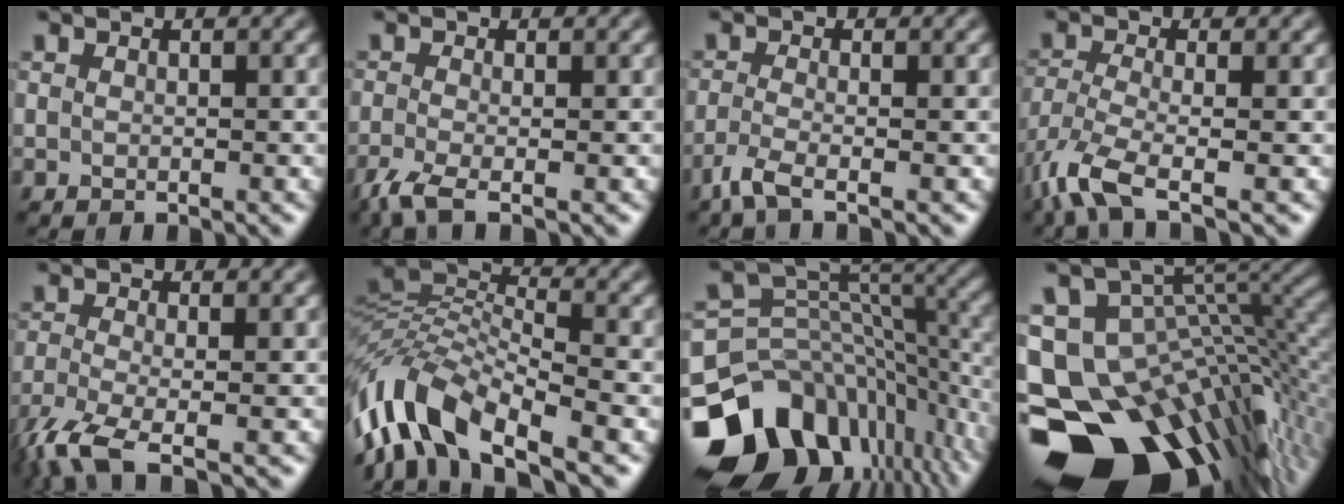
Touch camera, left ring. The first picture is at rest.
{"total": 3.1, "force": [-1.9, 0.7, 2.4], "torque": [-0.057, -0.009, -0.044]}
{"total": 2.8, "force": [-1.9, 0.5, 2.0], "torque": [-0.047, -0.007, -0.050]}
{"total": 6.3, "force": [-4.1, 1.6, 4.4], "torque": [-0.106, -0.014, -0.091]}
{"total": 5.8, "force": [-3.9, 1.4, 4.1], "torque": [-0.090, -0.015, -0.087]}
{"total": 9.3, "force": [-6.0, 3.4, 6.3], "torque": [-0.113, 0.011, -0.129]}
{"total": 15.7, "force": [-9.3, 10.5, 7.0], "torque": [-0.161, 0.005, -0.150]}
{"total": 18.0, "force": [-9.8, 10.8, 10.5], "torque": [-0.159, 0.010, -0.120]}